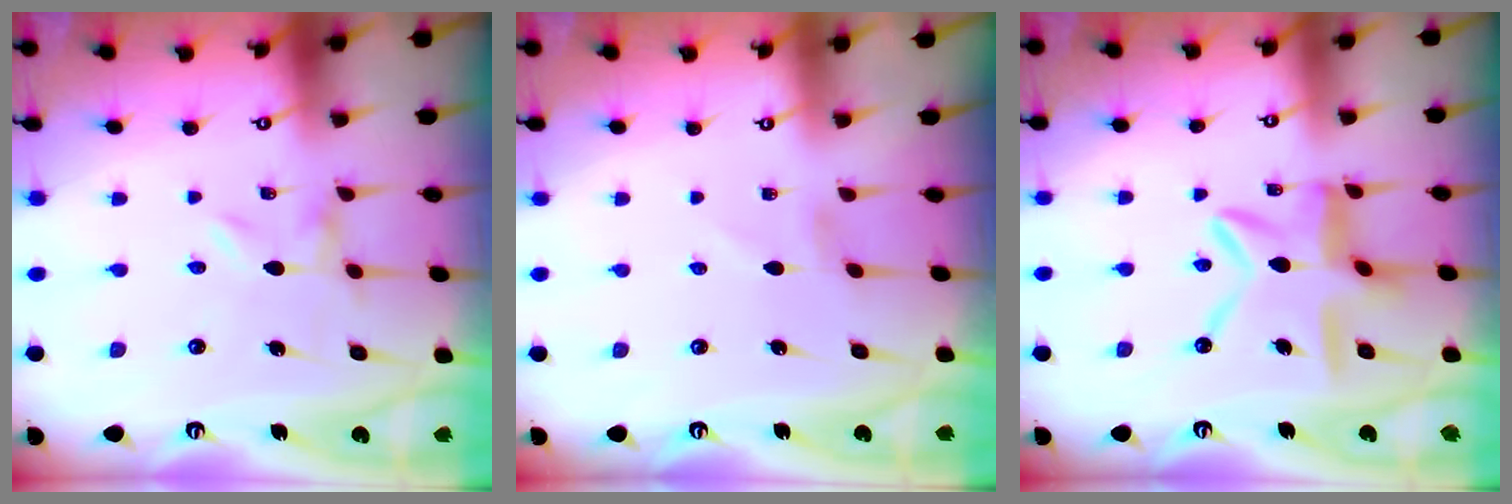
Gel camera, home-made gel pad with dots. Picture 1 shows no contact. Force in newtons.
{"total": 0.0}
{"total": 13.9, "press": 13.9, "slide": 1.5}